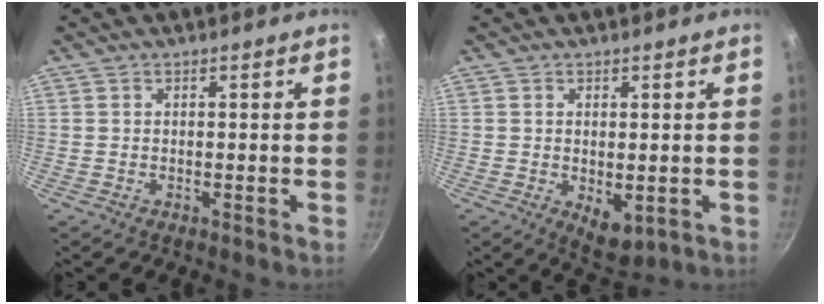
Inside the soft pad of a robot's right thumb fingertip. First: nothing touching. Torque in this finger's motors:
{"motor_torque": [-0.30, 0.34, 0.71, -0.26, 0.02]}